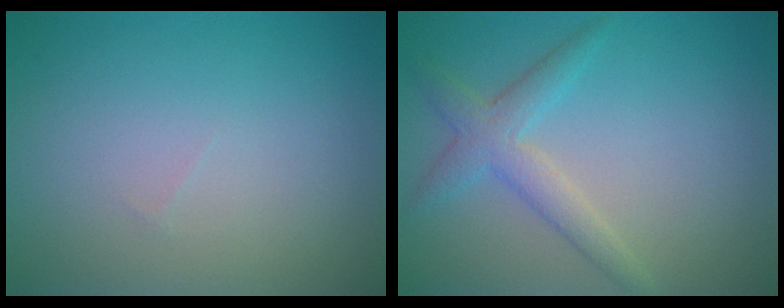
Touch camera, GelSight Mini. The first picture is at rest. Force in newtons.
{"total": 2.9, "press": 2.9, "slide": 0.2}